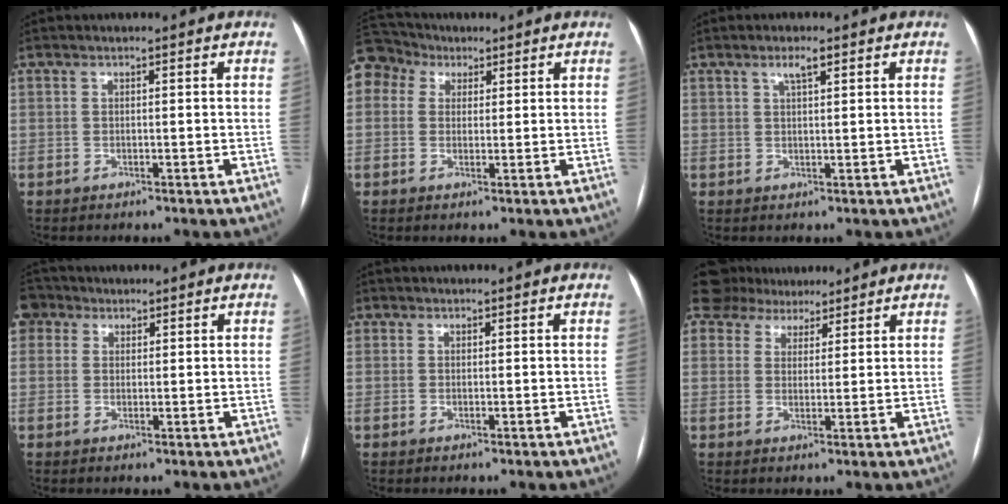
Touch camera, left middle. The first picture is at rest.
{"total": 10.4, "force": [5.2, 8.4, 3.3], "torque": [-0.094, 0.057, 0.100]}
{"total": 2.3, "force": [1.4, 0.3, 1.8], "torque": [-0.037, 0.004, 0.024]}
{"total": 4.2, "force": [2.4, 3.4, 0.8], "torque": [-0.020, 0.023, 0.046]}
{"total": 1.1, "force": [0.3, 1.0, 0.2], "torque": [0.005, 0.001, 0.001]}
{"total": 7.8, "force": [6.7, 3.8, 1.3], "torque": [-0.024, 0.025, 0.108]}